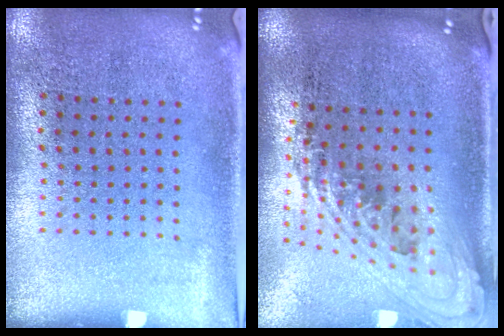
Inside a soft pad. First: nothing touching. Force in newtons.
{"total": 2.3, "press": 1.6, "slide": 1.7}